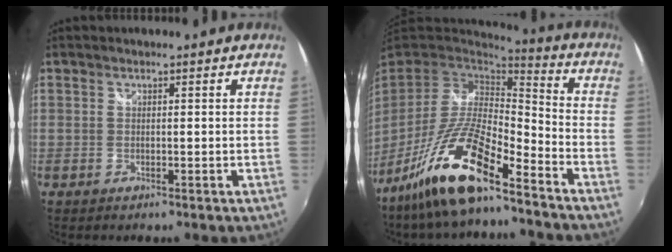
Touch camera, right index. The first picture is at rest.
{"total": 16.2, "force": [-11.4, 3.1, 11.2], "torque": [-0.225, -0.018, -0.221]}